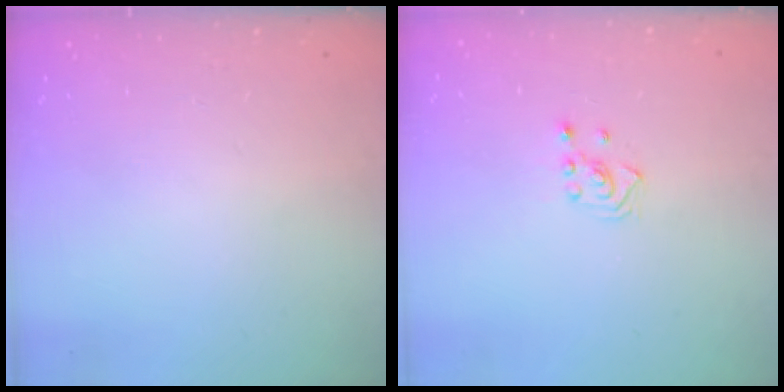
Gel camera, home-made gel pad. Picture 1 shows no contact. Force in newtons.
{"total": 2.6, "press": 2.4, "slide": 0.9}